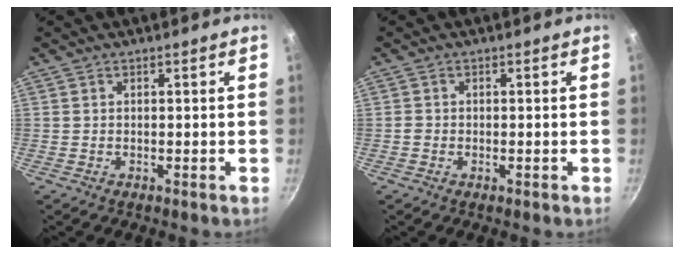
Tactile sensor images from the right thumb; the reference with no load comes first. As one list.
[{"total": 1.1, "force": [-0.5, 0.7, 0.7], "torque": [-0.013, 0.003, -0.011]}]